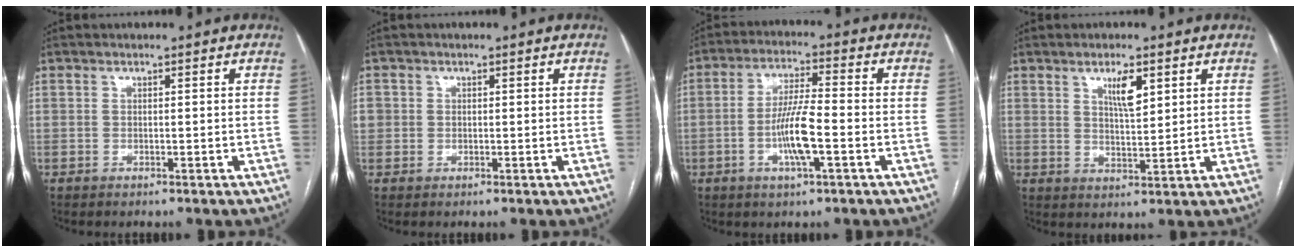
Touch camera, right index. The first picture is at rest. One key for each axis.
{"total": 3.1, "fx": 0.2, "fy": 2.9, "fz": 1.0, "tx": -0.031, "ty": 0.015, "tz": 0.009}
{"total": 7.9, "fx": -2.2, "fy": 0.9, "fz": 7.5, "tx": -0.148, "ty": -0.001, "tz": -0.044}
{"total": 4.6, "fx": 2.4, "fy": 1.1, "fz": 3.8, "tx": -0.067, "ty": -0.004, "tz": 0.044}